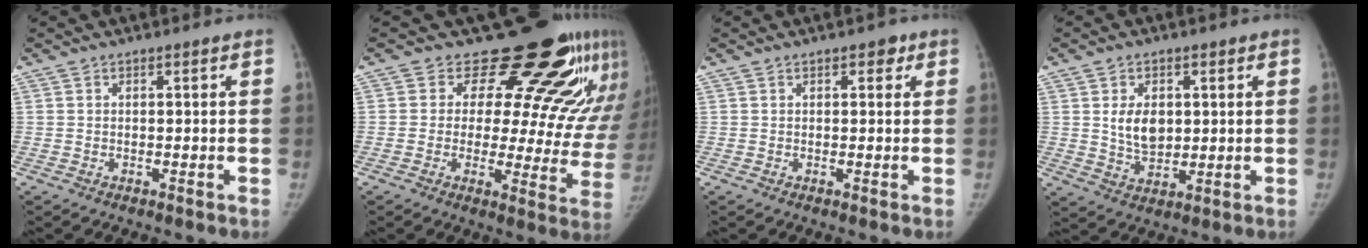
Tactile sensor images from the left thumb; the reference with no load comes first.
{"total": 21.7, "force": [16.1, 9.3, 11.3], "torque": [-0.099, -0.093, 0.186]}
{"total": 1.8, "force": [1.0, 1.1, 1.1], "torque": [0.002, 0.000, 0.008]}
{"total": 7.1, "force": [1.5, 4.9, 5.0], "torque": [-0.061, -0.014, 0.034]}